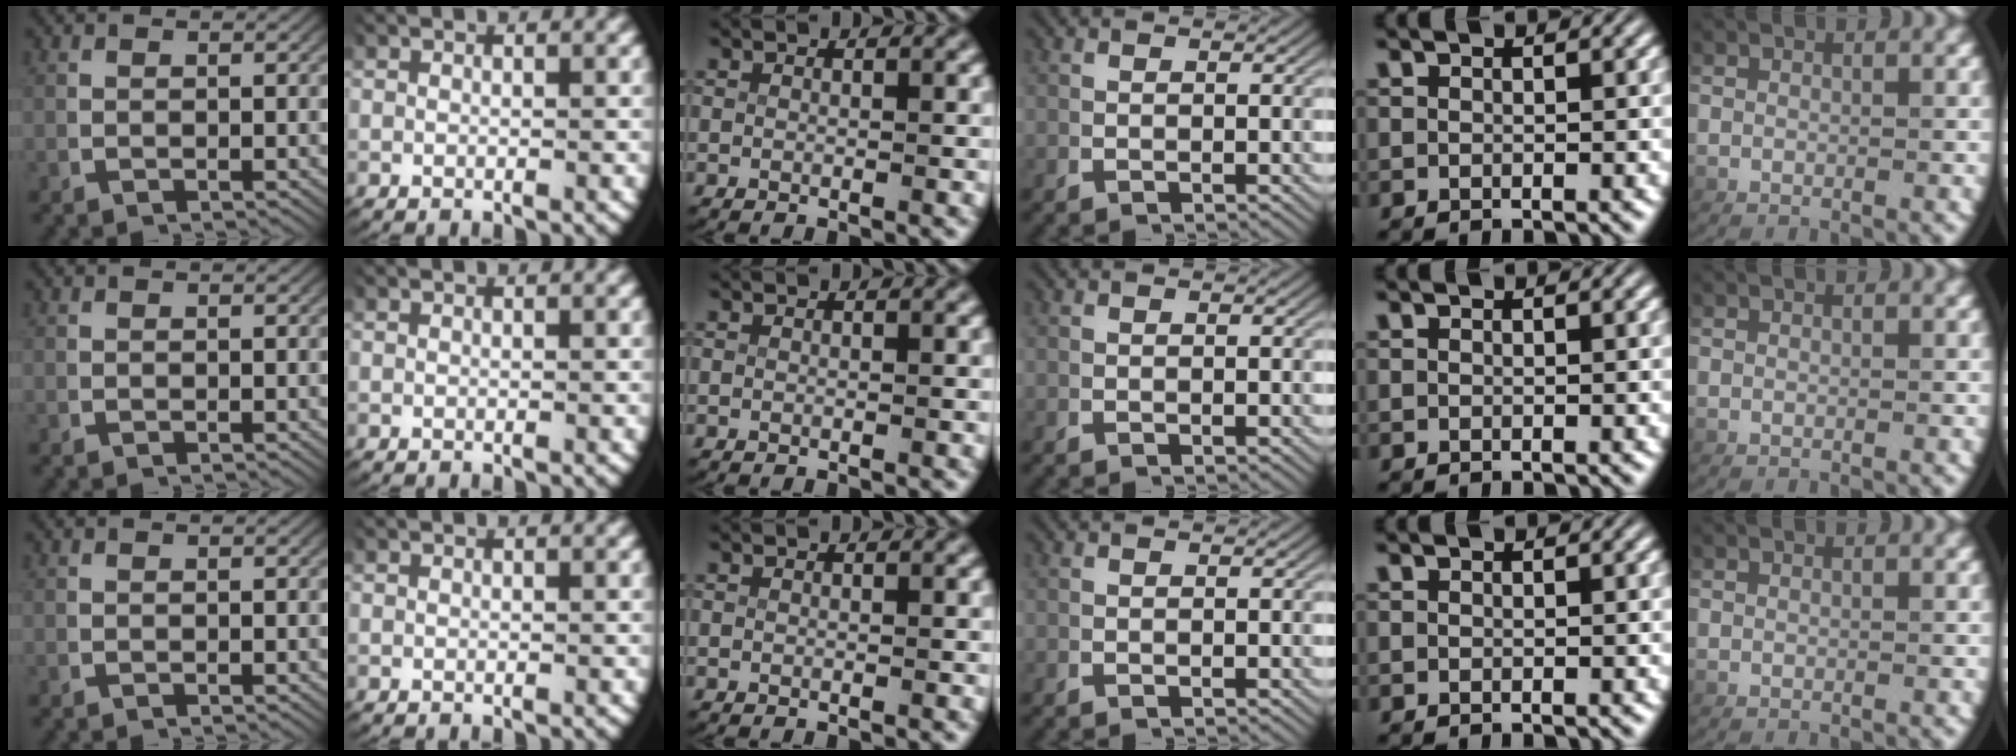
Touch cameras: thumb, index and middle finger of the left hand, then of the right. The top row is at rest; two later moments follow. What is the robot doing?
{"motion": "reach", "object": "key"}